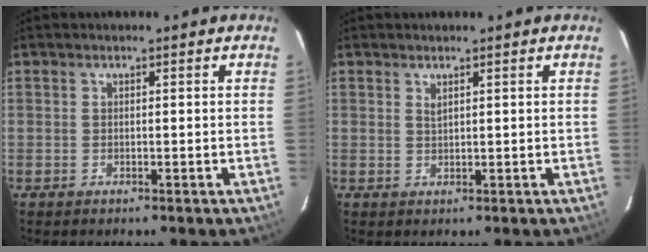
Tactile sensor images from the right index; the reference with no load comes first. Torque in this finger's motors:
{"motor_torque": [-0.06, 0.02, -0.01, 0.02]}